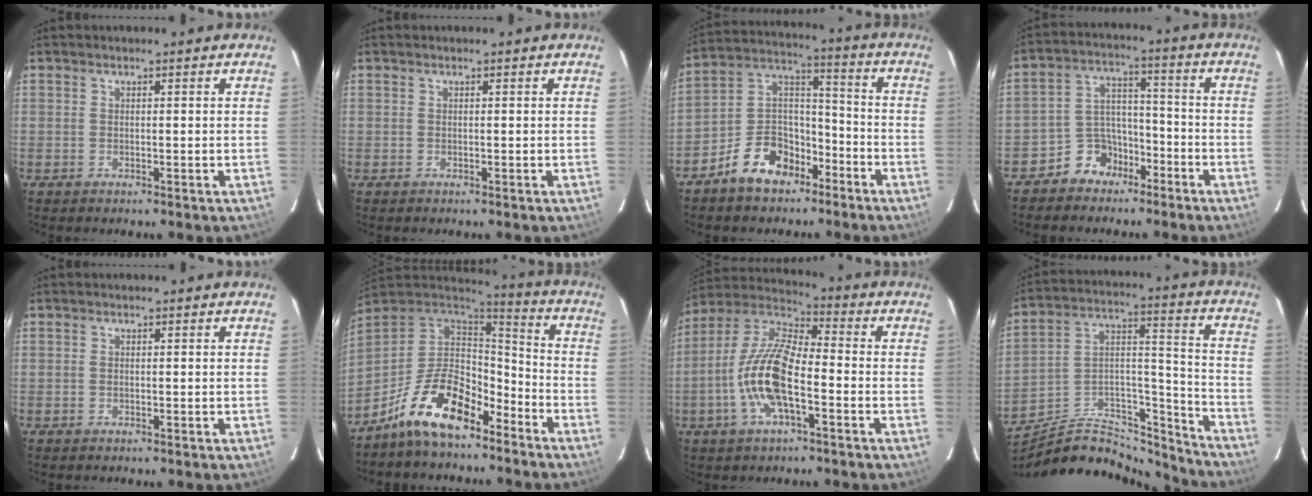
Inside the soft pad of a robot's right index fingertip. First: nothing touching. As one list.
[{"total": 0.0}, {"total": 12.0, "force": [-7.7, 7.4, 5.4], "torque": [-0.112, 0.056, -0.122]}, {"total": 8.1, "force": [-5.8, 5.6, 1.1], "torque": [-0.022, 0.042, -0.098]}, {"total": 0.0}, {"total": 16.4, "force": [-10.9, 7.2, 9.9], "torque": [-0.203, 0.011, -0.191]}, {"total": 14.3, "force": [-4.6, 5.1, 12.6], "torque": [-0.258, 0.001, -0.093]}, {"total": 21.3, "force": [-18.0, 8.0, 8.0], "torque": [-0.136, 0.060, -0.271]}]